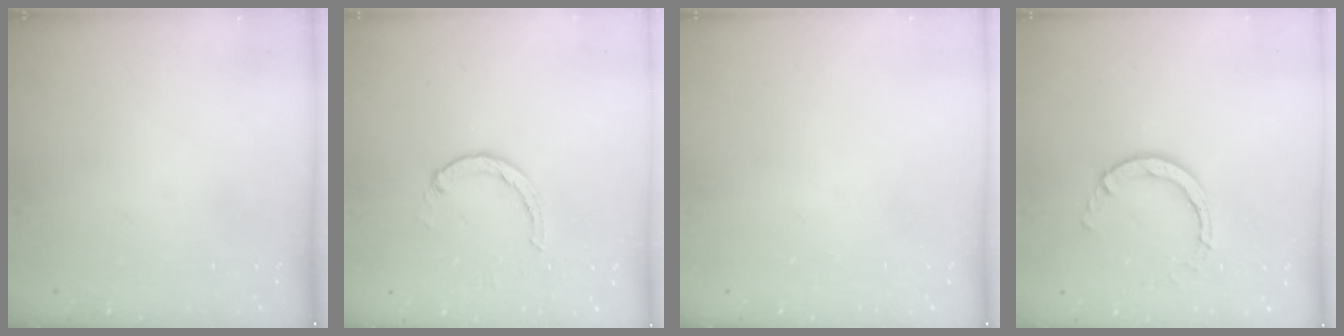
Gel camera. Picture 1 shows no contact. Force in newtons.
{"total": 1.8, "press": 1.8, "slide": 0.2}
{"total": 0.0}
{"total": 4.7, "press": 4.7, "slide": 0.3}